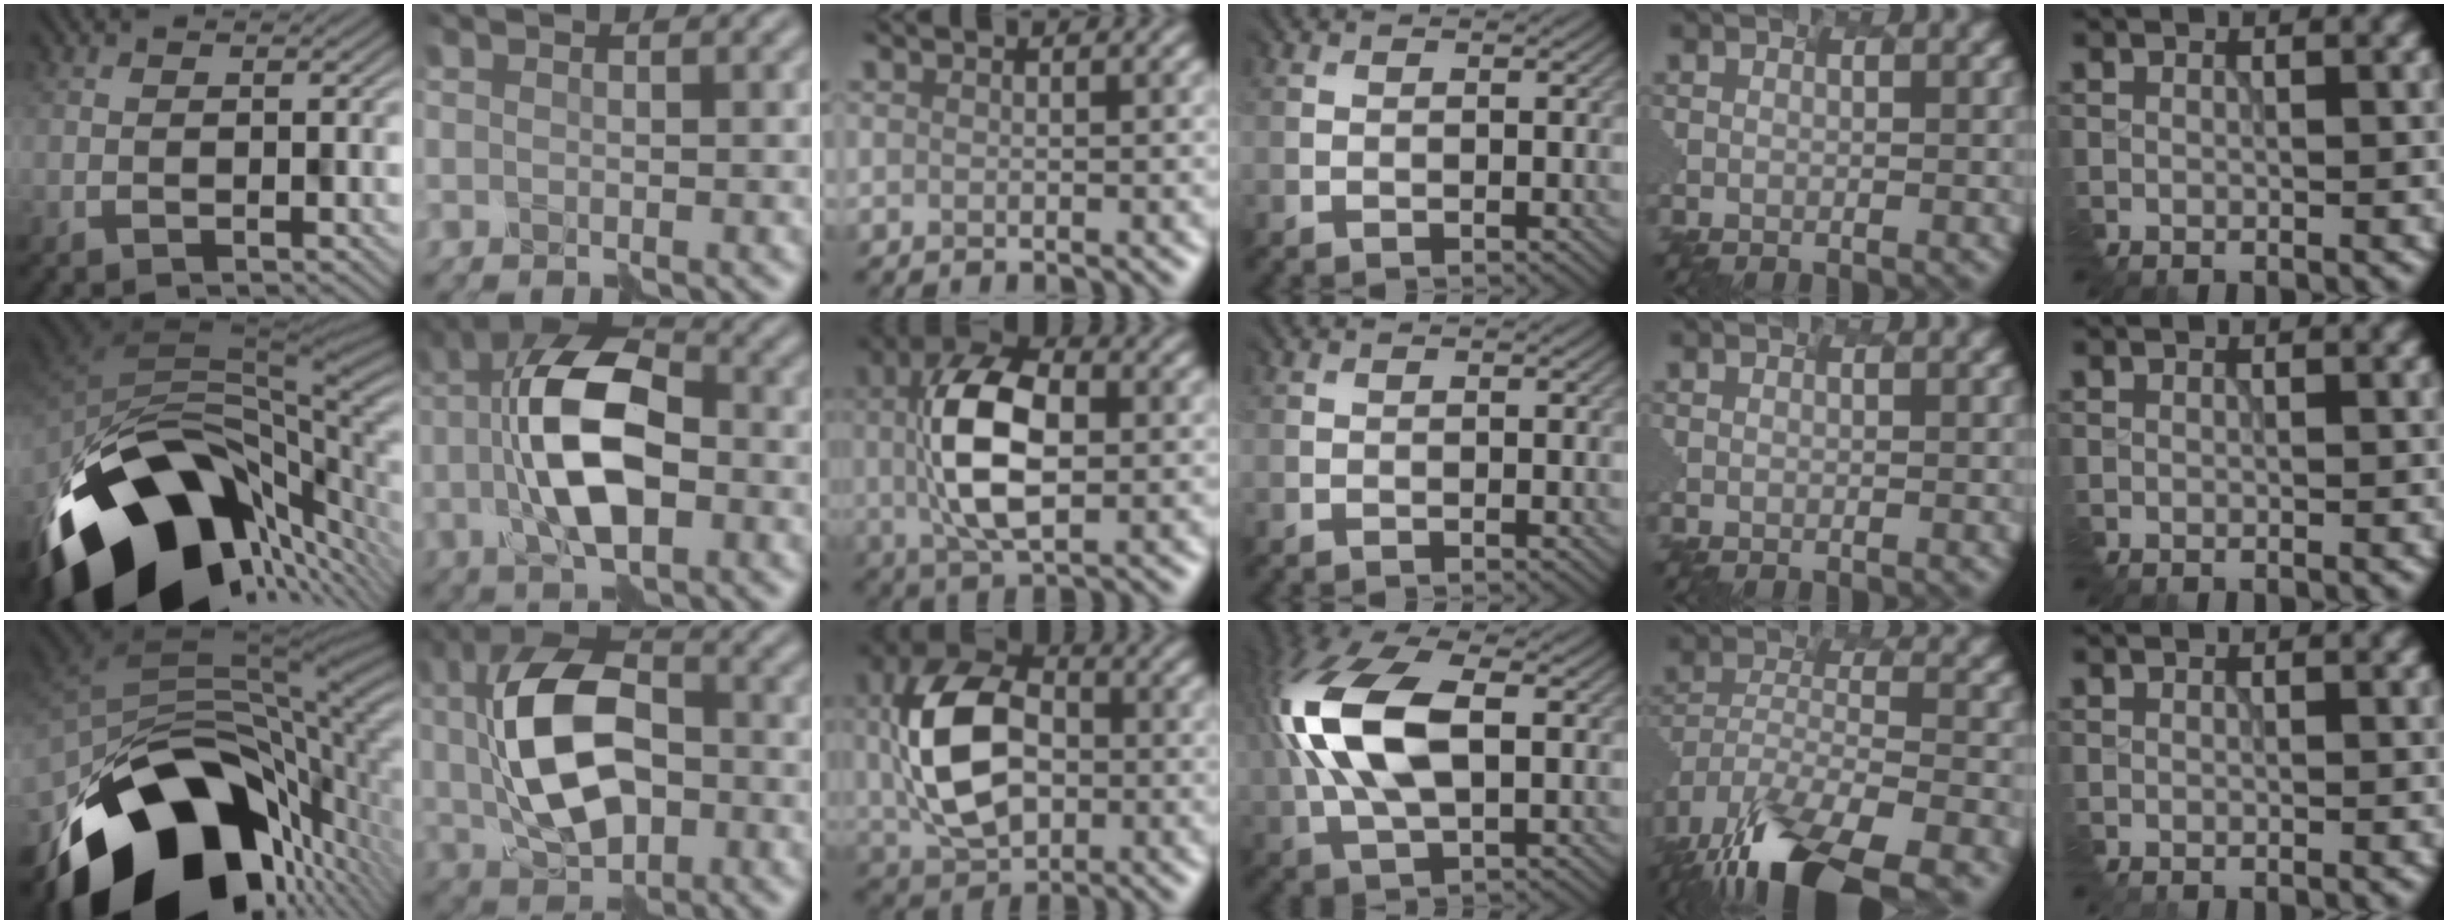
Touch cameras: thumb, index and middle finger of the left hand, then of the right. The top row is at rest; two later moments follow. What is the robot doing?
{"motion": "assemble", "object": "markers"}